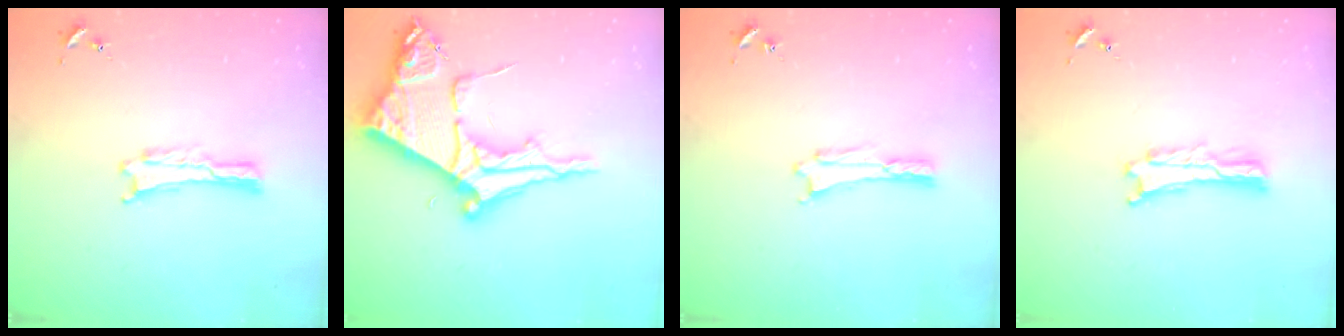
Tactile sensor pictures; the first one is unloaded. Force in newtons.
{"total": 10.4, "press": 10.4, "slide": 1.1}
{"total": 0.5, "press": 0.5, "slide": 0.2}
{"total": 0.8, "press": 0.8, "slide": 0.2}